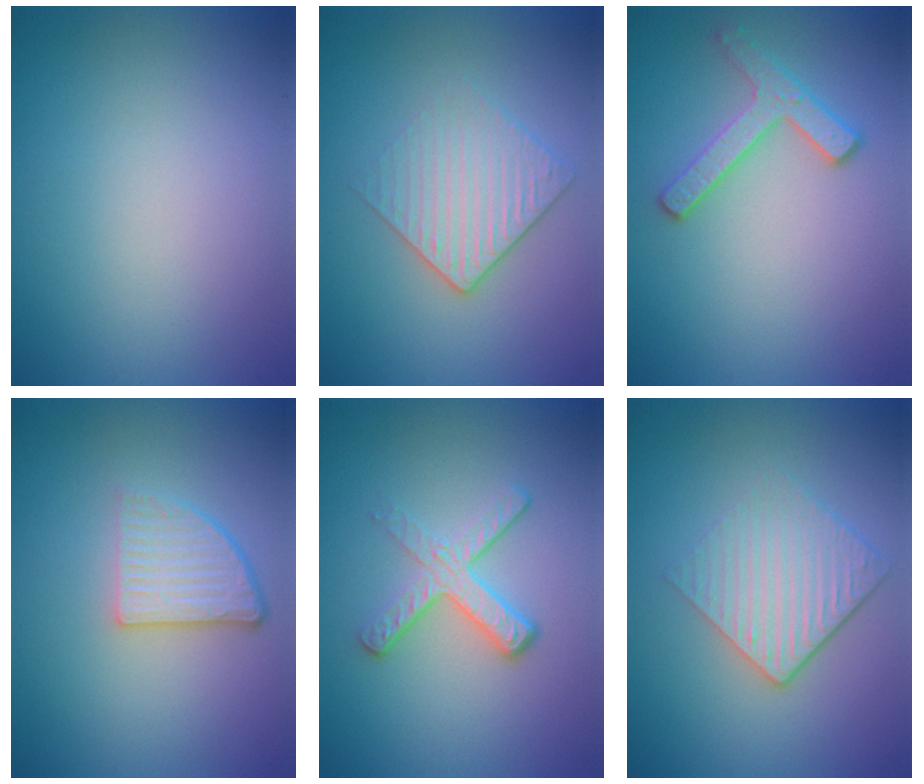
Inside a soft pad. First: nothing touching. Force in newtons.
{"total": 2.9, "press": 2.6, "slide": 1.4}
{"total": 2.5, "press": 2.4, "slide": 0.5}
{"total": 3.7, "press": 2.5, "slide": 2.7}
{"total": 3.8, "press": 2.5, "slide": 2.9}
{"total": 4.3, "press": 2.8, "slide": 3.2}